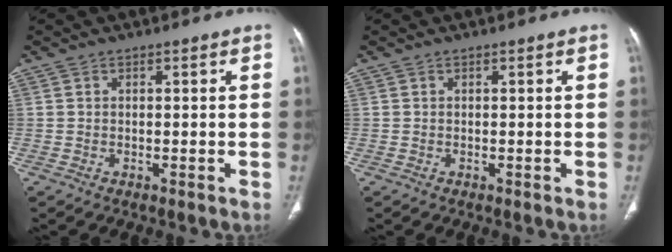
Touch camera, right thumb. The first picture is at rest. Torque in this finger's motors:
{"motor_torque": [0.02, 0.02, 0.00, 0.00, 0.00]}